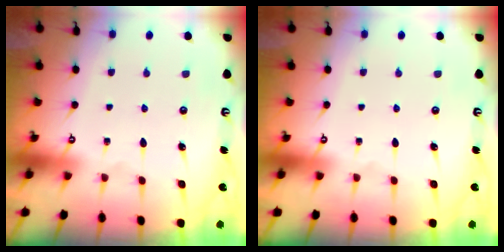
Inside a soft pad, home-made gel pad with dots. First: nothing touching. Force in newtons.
{"total": 0.0}